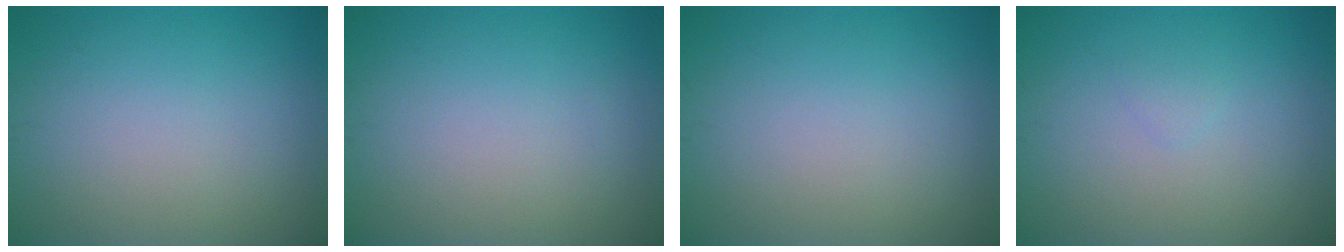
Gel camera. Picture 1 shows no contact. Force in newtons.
{"total": 0.0}
{"total": 0.0}
{"total": 0.6, "press": 0.6, "slide": 0.1}